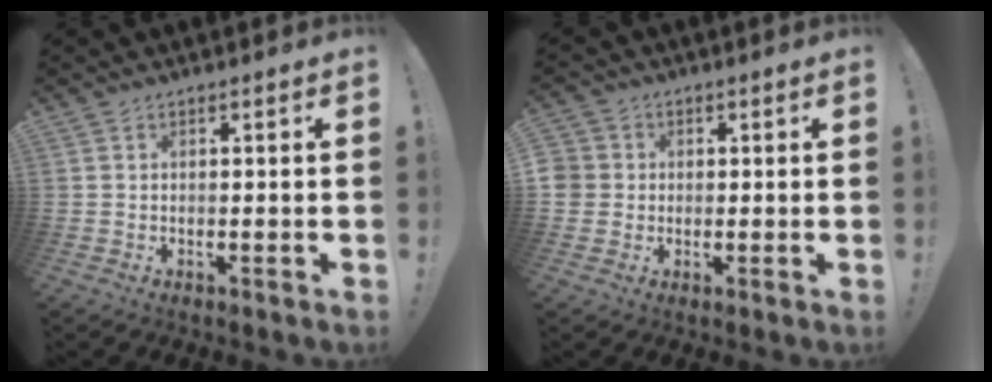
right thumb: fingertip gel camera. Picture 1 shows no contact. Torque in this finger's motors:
{"motor_torque": [-0.11, -0.01, -0.08, 0.16, -0.01]}